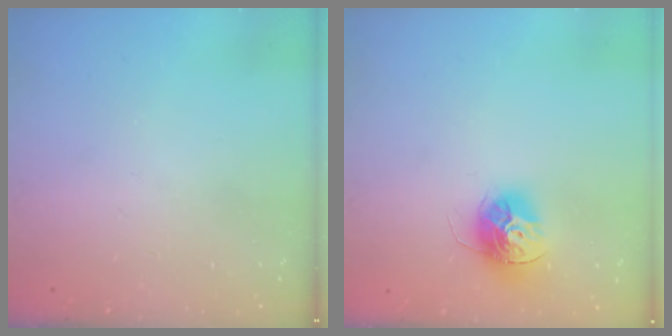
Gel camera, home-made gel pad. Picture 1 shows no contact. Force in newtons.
{"total": 12.2, "press": 12.2, "slide": 0.4}